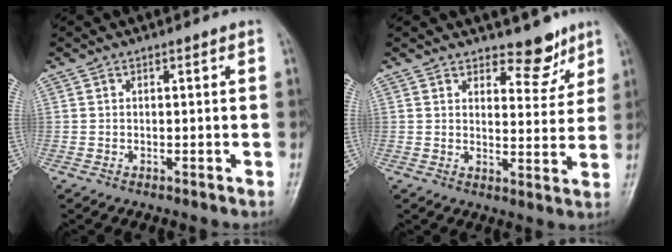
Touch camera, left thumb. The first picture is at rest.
{"total": 6.4, "force": [5.0, 3.1, 2.6], "torque": [-0.003, -0.037, 0.072]}